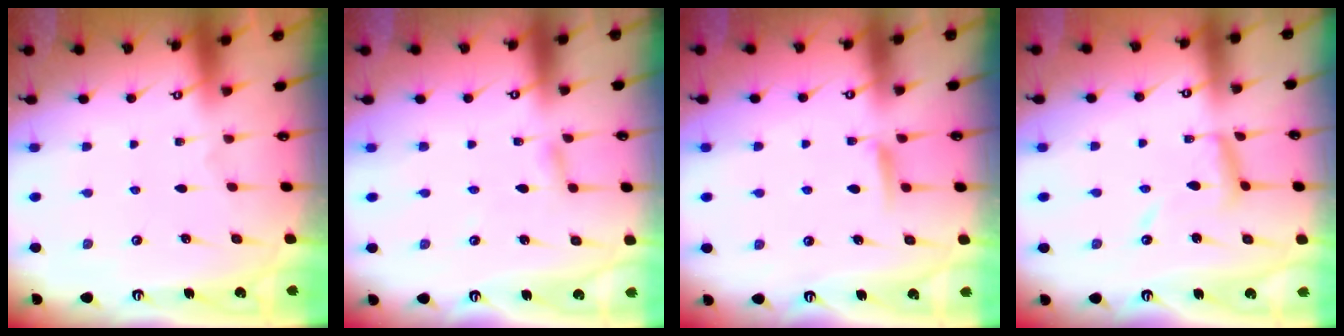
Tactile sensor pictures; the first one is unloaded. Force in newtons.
{"total": 3.0, "press": 2.9, "slide": 0.4}
{"total": 6.2, "press": 6.2, "slide": 0.7}
{"total": 9.6, "press": 9.6, "slide": 0.7}